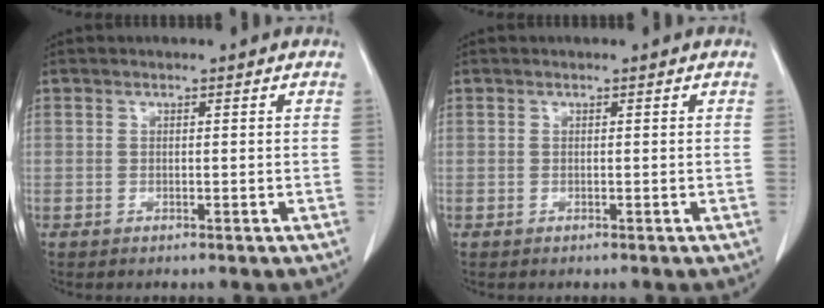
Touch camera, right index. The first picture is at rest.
{"total": 0.0}